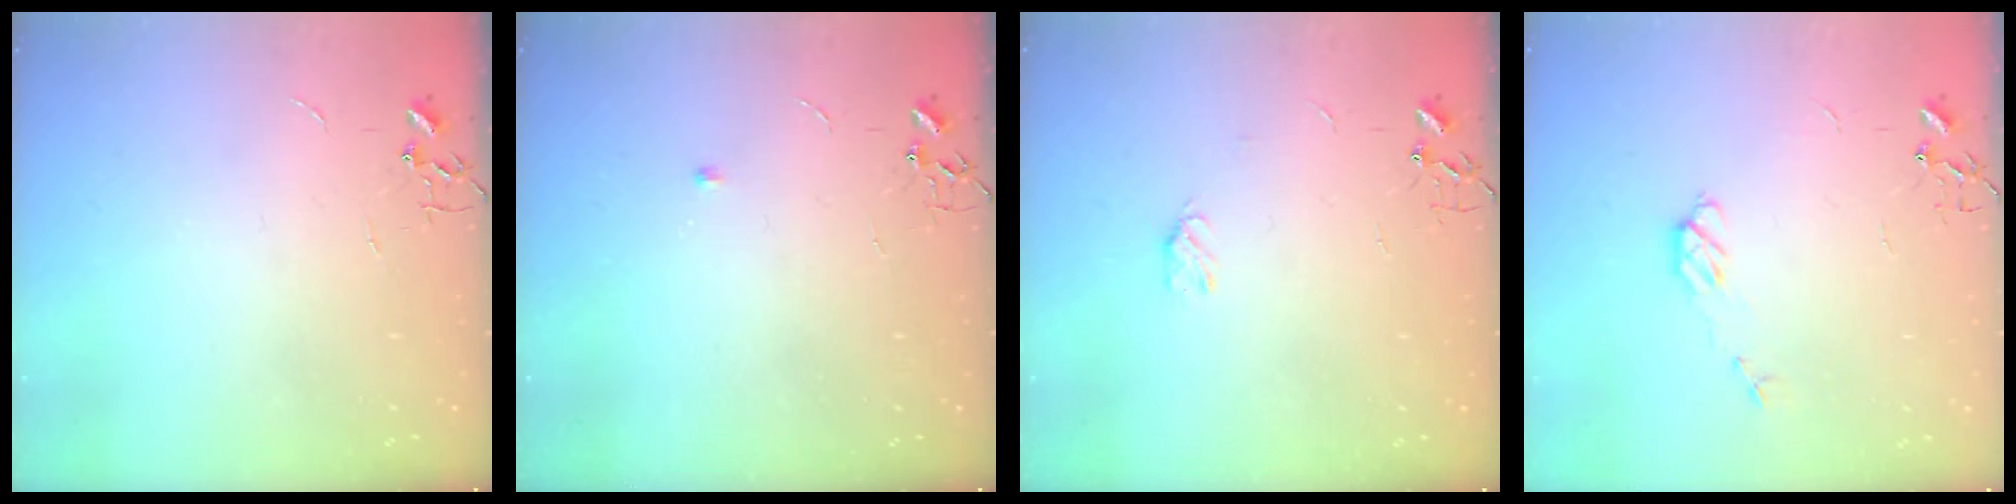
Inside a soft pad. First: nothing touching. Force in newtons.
{"total": 3.9, "press": 3.9, "slide": 0.6}
{"total": 2.5, "press": 2.5, "slide": 0.5}
{"total": 5.5, "press": 5.4, "slide": 0.4}